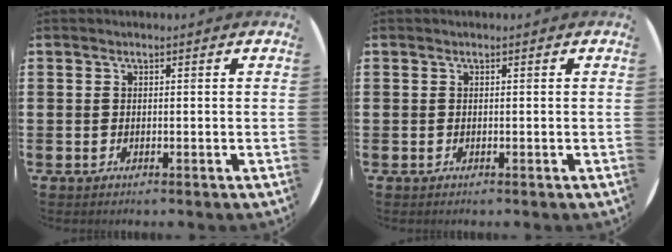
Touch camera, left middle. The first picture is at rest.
{"total": 0.0}